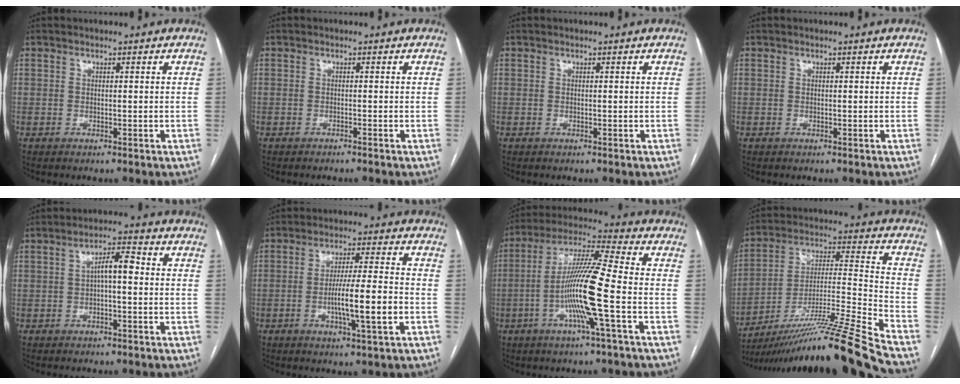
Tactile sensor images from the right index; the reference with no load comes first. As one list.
[{"total": 0.5, "force": [-0.5, -0.2, 0.1], "torque": [-0.002, 0.000, -0.010]}, {"total": 0.0}, {"total": 0.0}, {"total": 4.3, "force": [0.1, 1.1, 4.2], "torque": [-0.069, 0.017, 0.000]}, {"total": 9.0, "force": [-2.3, 0.2, 8.7], "torque": [-0.151, 0.000, -0.040]}, {"total": 13.5, "force": [-3.3, -0.7, 13.1], "torque": [-0.252, 0.000, -0.070]}, {"total": 22.9, "force": [-18.4, -3.0, 13.3], "torque": [-0.196, -0.012, -0.314]}]